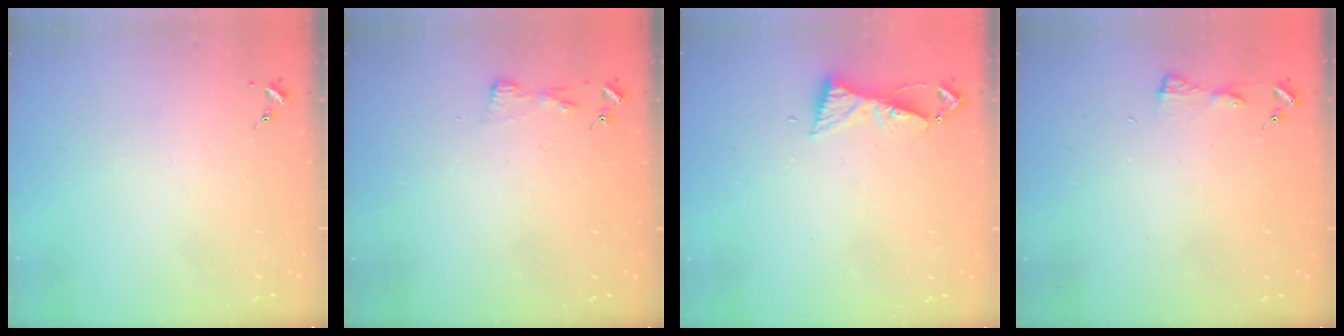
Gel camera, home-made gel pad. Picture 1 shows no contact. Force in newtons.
{"total": 3.1, "press": 3.1, "slide": 0.4}
{"total": 6.0, "press": 5.9, "slide": 0.7}
{"total": 3.2, "press": 3.1, "slide": 0.3}